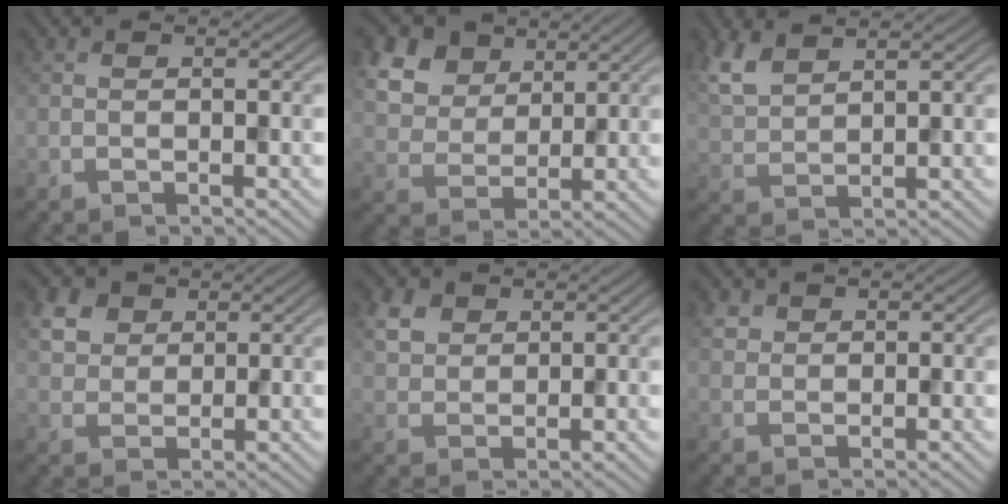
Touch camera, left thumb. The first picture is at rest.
{"total": 11.3, "force": [6.1, 7.8, 5.5], "torque": [-0.185, 0.013, 0.132]}
{"total": 5.1, "force": [3.6, 2.0, 3.1], "torque": [-0.087, 0.006, 0.080]}
{"total": 5.0, "force": [2.4, 3.7, 2.3], "torque": [-0.069, 0.006, 0.048]}
{"total": 4.1, "force": [2.0, 2.9, 1.9], "torque": [-0.052, 0.004, 0.043]}
{"total": 1.9, "force": [1.1, 1.5, 0.5], "torque": [-0.016, 0.002, 0.023]}